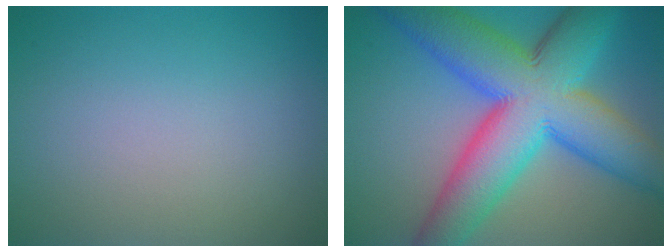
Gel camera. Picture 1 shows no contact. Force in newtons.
{"total": 14.5, "press": 14.5, "slide": 0.3}